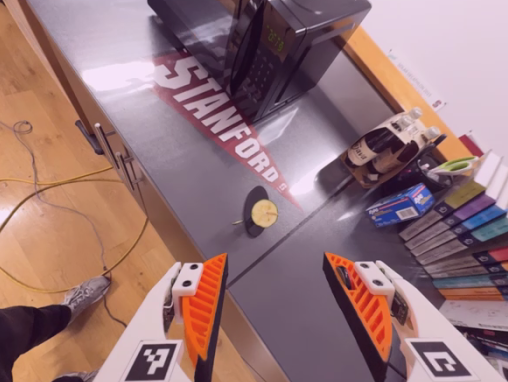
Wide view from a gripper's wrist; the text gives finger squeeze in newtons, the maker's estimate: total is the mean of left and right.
{"total": 0.0}